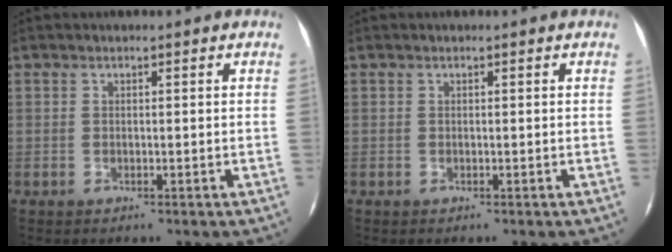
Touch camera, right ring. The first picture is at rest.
{"total": 0.0}